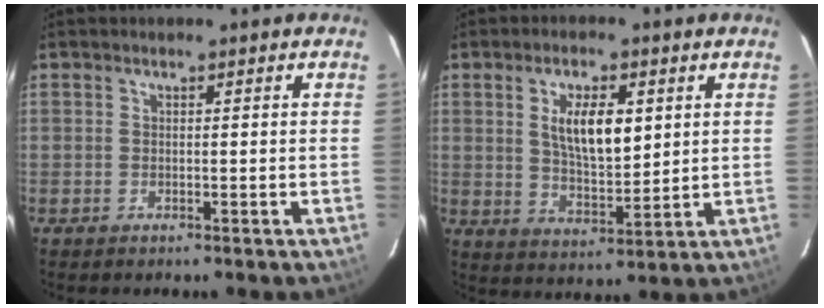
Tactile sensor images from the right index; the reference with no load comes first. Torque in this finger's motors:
{"motor_torque": [1.70, 0.32, 0.85, 0.21]}